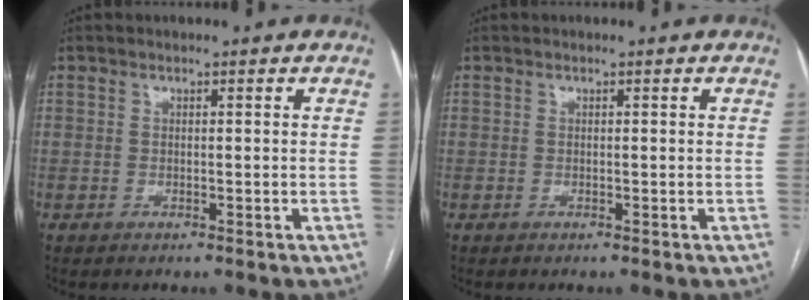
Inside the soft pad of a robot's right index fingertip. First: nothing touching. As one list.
[{"total": 0.0}]